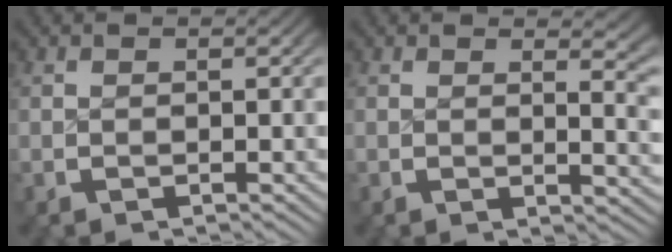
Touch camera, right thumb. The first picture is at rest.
{"total": 2.8, "force": [1.4, 0.8, 2.3], "torque": [-0.016, -0.008, 0.018]}